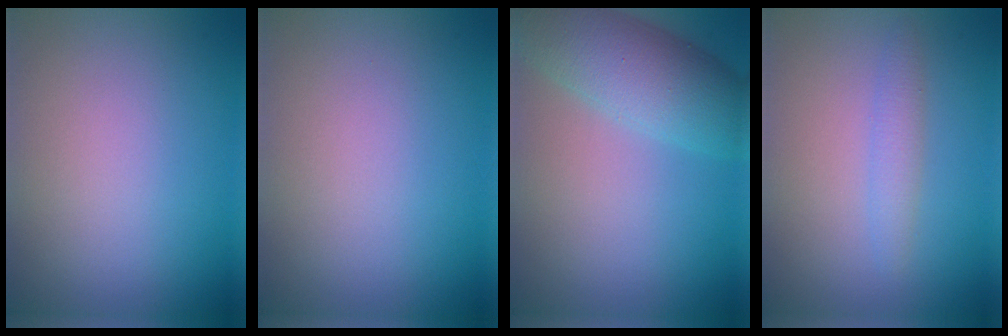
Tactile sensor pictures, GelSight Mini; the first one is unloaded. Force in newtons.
{"total": 0.0}
{"total": 6.9, "press": 6.9, "slide": 0.3}
{"total": 1.6, "press": 1.6, "slide": 0.1}